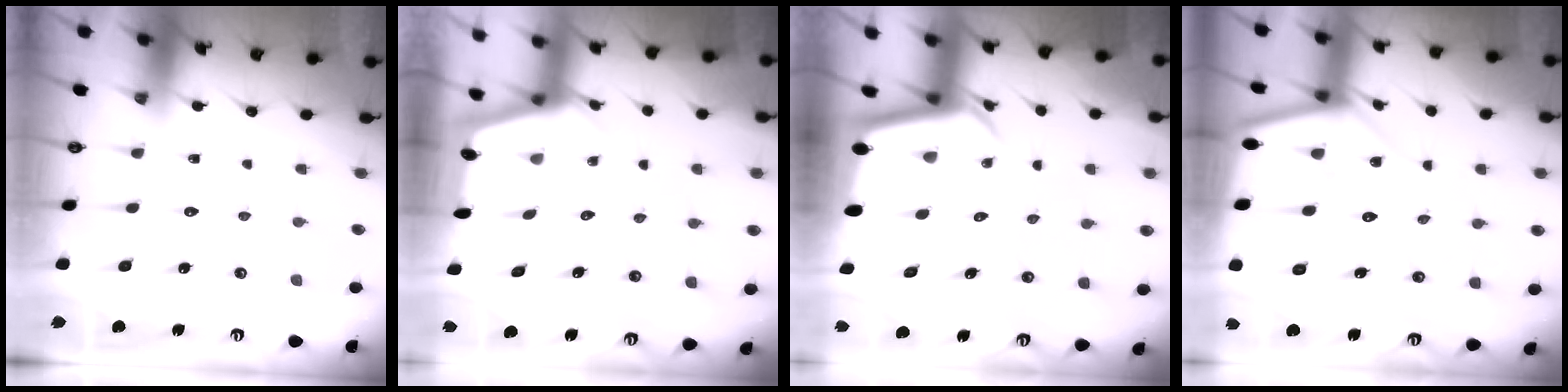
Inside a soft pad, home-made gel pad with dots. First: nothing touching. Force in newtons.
{"total": 2.2, "press": 2.2, "slide": 0.3}
{"total": 3.3, "press": 3.3, "slide": 0.2}
{"total": 6.5, "press": 6.4, "slide": 0.6}